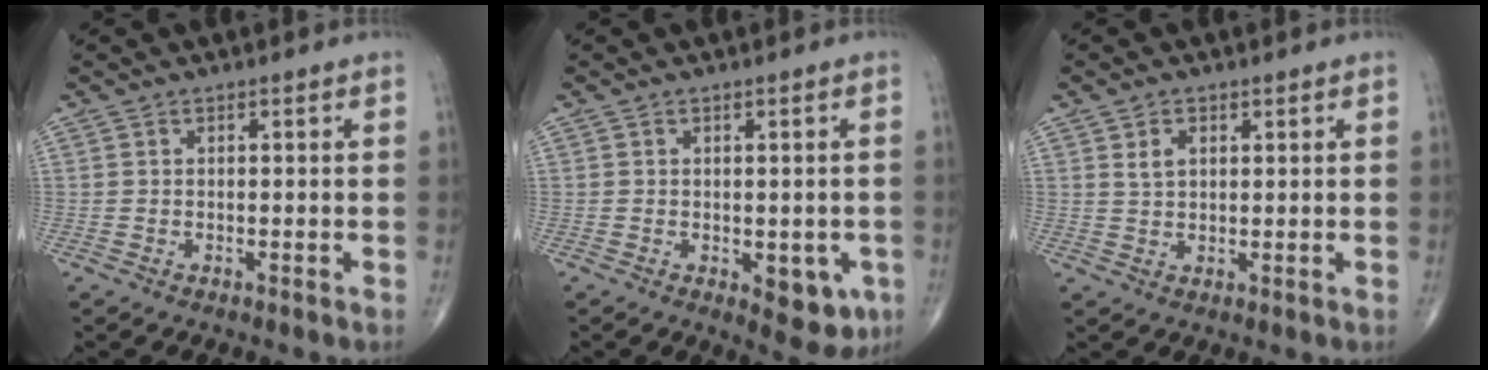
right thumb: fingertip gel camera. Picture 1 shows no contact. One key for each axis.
{"total": 7.0, "fx": -2.1, "fy": 3.8, "fz": 5.5, "tx": -0.038, "ty": -0.007, "tz": -0.019}
{"total": 3.0, "fx": 1.2, "fy": 2.0, "fz": 2.0, "tx": -0.030, "ty": -0.003, "tz": 0.025}